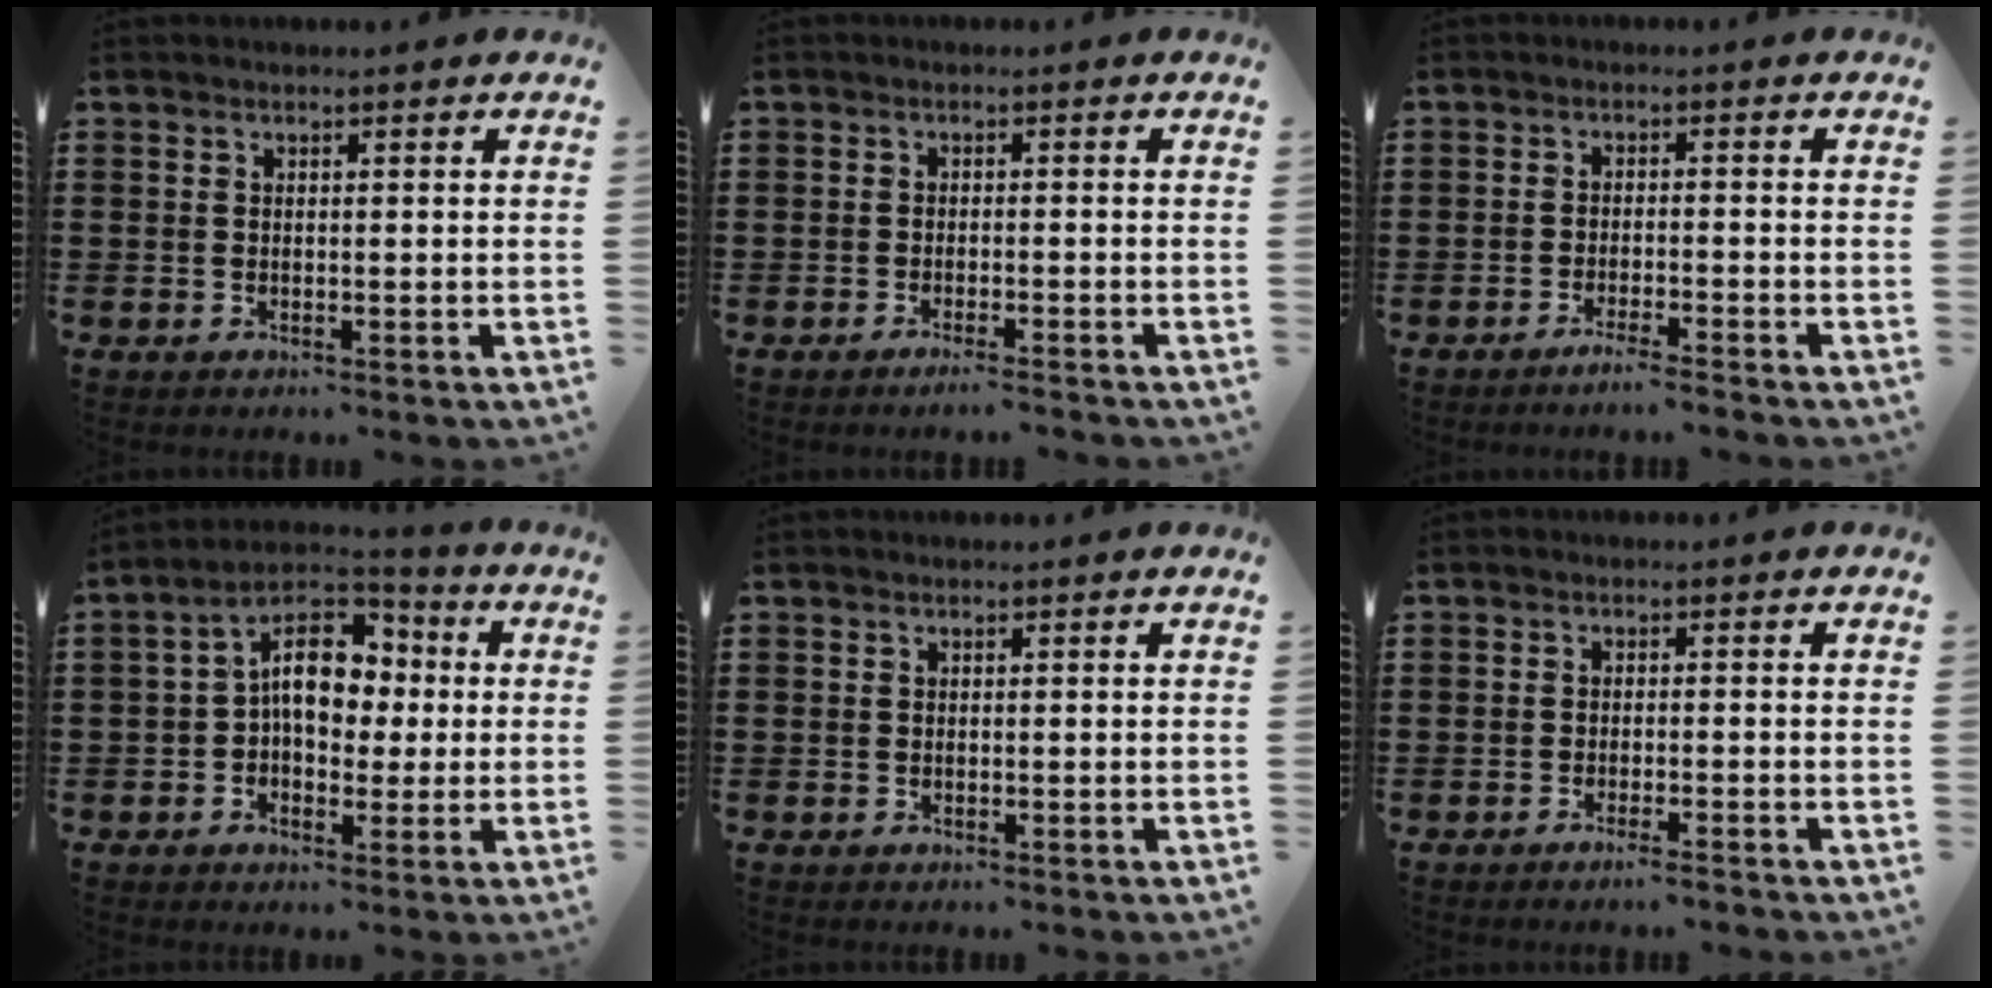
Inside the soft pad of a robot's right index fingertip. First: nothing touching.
{"total": 1.7, "force": [-1.5, -0.2, 0.7], "torque": [-0.010, -0.001, -0.028]}
{"total": 2.4, "force": [-2.2, -0.4, 0.9], "torque": [-0.014, 0.000, -0.043]}
{"total": 10.7, "force": [0.9, 6.9, 8.1], "torque": [-0.136, 0.011, 0.011]}
{"total": 0.0}
{"total": 1.7, "force": [-1.5, -0.2, 0.8], "torque": [-0.011, -0.002, -0.029]}